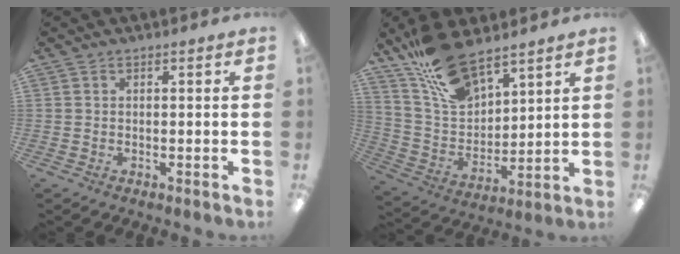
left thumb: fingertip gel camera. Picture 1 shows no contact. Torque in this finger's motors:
{"motor_torque": [0.28, 0.24, 1.39, -1.38, 0.25]}